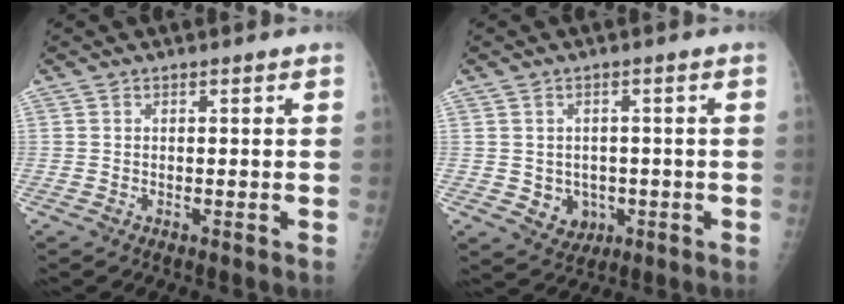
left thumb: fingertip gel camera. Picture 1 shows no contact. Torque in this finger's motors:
{"motor_torque": [-0.15, 0.11, -0.01, -0.02, 0.03]}